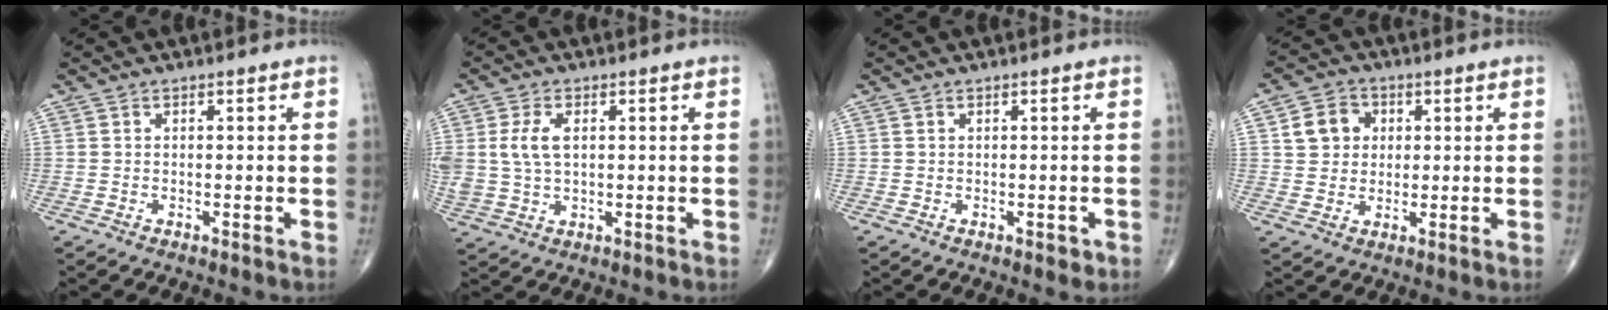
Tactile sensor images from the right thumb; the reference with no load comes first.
{"total": 6.7, "force": [1.3, 4.0, 5.3], "torque": [-0.120, 0.003, 0.030]}
{"total": 1.1, "force": [-0.2, 0.5, 0.9], "torque": [-0.005, -0.001, -0.003]}
{"total": 6.6, "force": [1.6, 5.7, 2.8], "torque": [-0.024, 0.000, 0.024]}